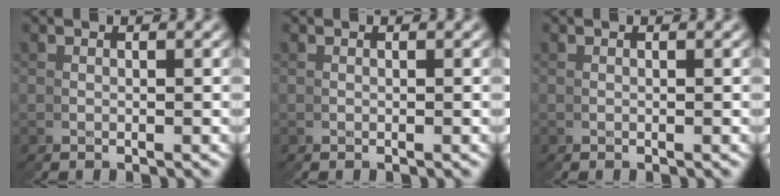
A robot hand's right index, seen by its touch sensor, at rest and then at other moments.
{"total": 0.0}
{"total": 0.0}